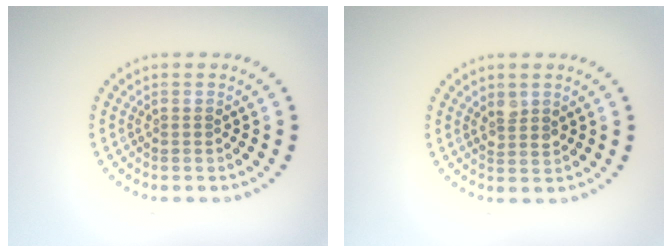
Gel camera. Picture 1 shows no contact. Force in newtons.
{"total": 1.6, "press": 1.5, "slide": 0.7}